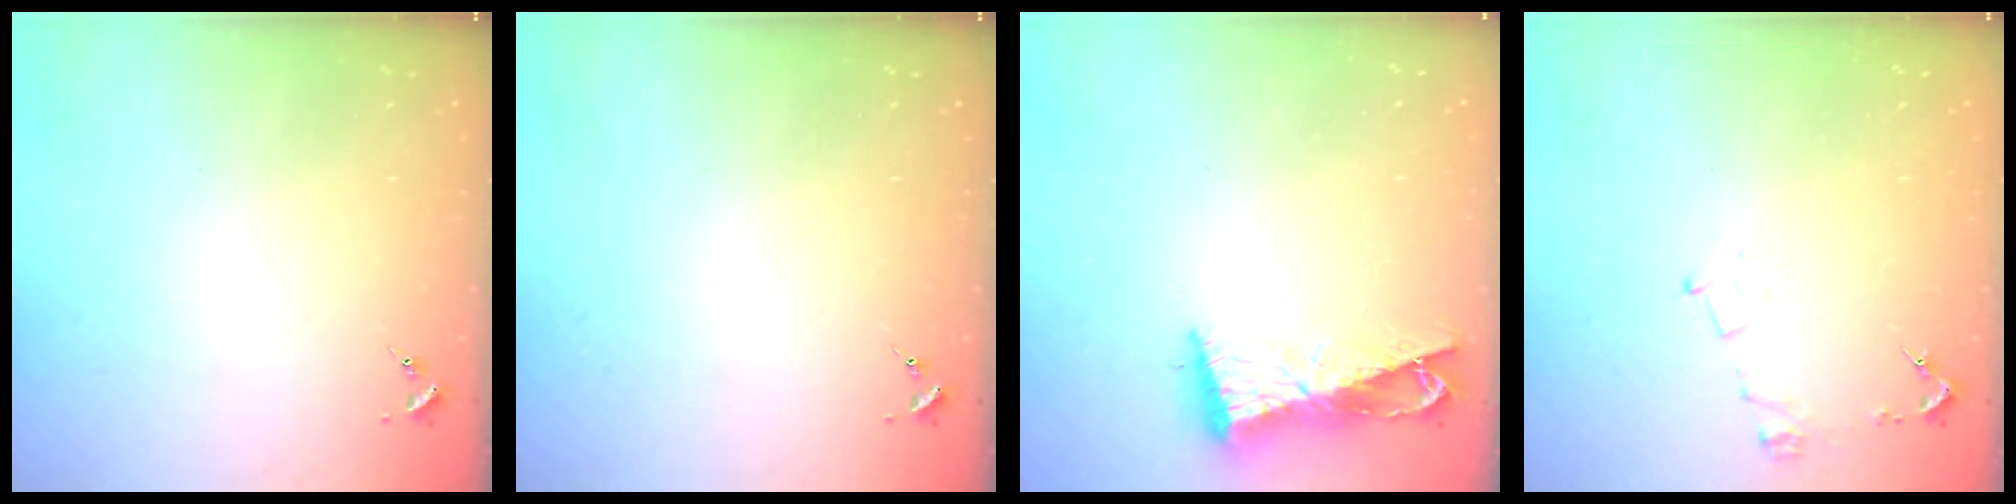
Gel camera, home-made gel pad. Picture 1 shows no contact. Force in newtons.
{"total": 0.0}
{"total": 9.5, "press": 9.4, "slide": 0.8}
{"total": 6.2, "press": 6.2, "slide": 0.7}